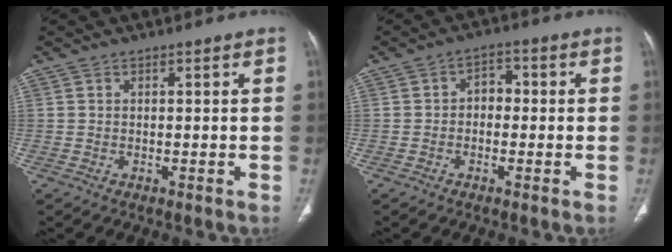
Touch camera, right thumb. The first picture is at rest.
{"total": 3.5, "force": [-0.4, 2.7, 2.2], "torque": [-0.014, 0.017, -0.018]}